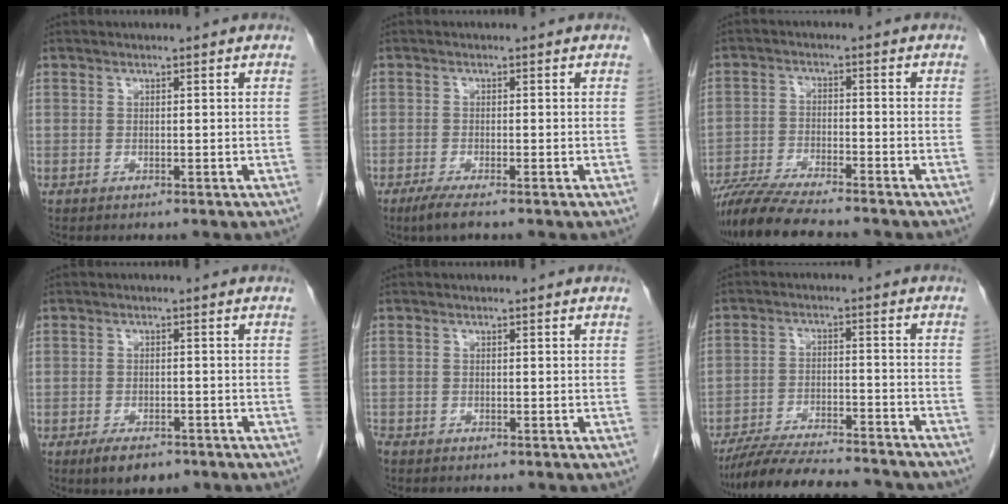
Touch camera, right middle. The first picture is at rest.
{"total": 2.8, "force": [-1.9, 0.0, 2.0], "torque": [-0.045, -0.009, -0.039]}
{"total": 11.2, "force": [-9.7, 0.7, 5.4], "torque": [-0.091, -0.026, -0.162]}
{"total": 4.8, "force": [-3.3, 1.9, 2.9], "torque": [-0.050, -0.005, -0.047]}
{"total": 1.1, "force": [-0.9, 0.6, 0.4], "torque": [-0.014, -0.003, -0.016]}
{"total": 18.7, "force": [-16.7, 2.6, 7.9], "torque": [-0.129, -0.014, -0.247]}